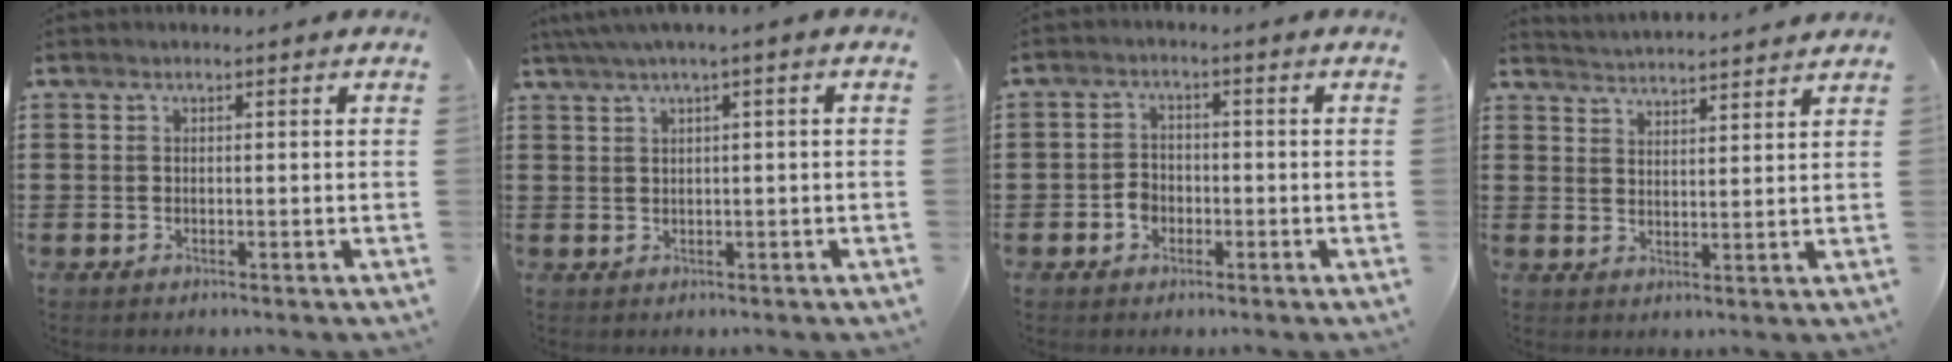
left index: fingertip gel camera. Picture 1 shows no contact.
{"total": 2.3, "force": [0.3, 0.0, 2.2], "torque": [-0.039, -0.002, 0.006]}
{"total": 2.6, "force": [-1.0, 2.0, 1.4], "torque": [-0.028, 0.002, -0.021]}
{"total": 3.2, "force": [3.2, -0.5, -0.3], "torque": [-0.006, -0.017, 0.056]}